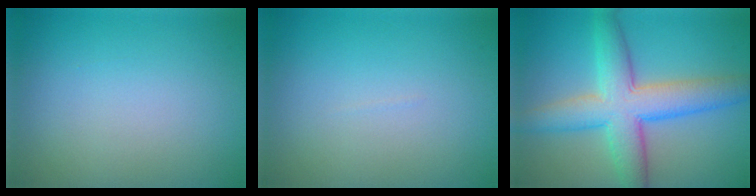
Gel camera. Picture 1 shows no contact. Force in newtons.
{"total": 0.0}
{"total": 7.6, "press": 7.6, "slide": 0.2}